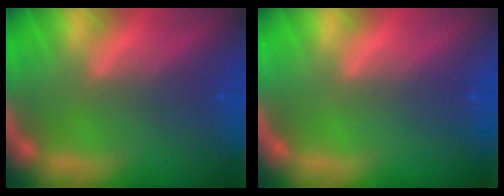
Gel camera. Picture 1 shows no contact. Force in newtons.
{"total": 0.0}